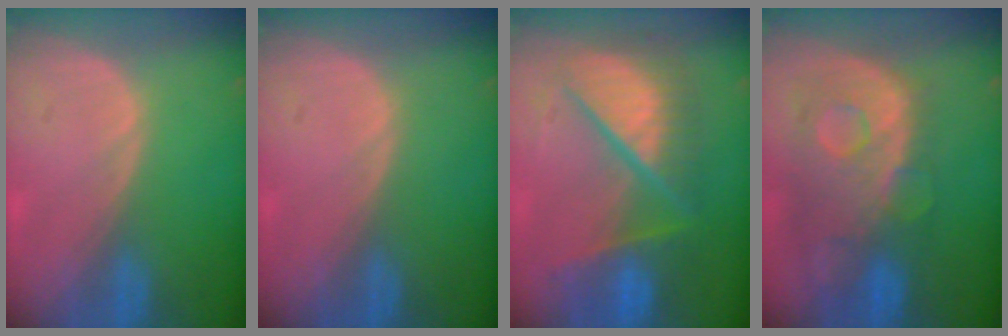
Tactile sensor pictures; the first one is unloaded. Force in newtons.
{"total": 0.0}
{"total": 10.9, "press": 10.9, "slide": 1.4}
{"total": 11.2, "press": 9.8, "slide": 5.5}